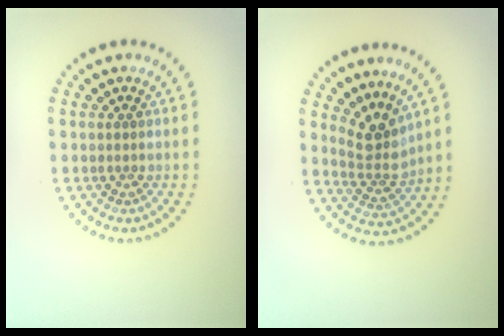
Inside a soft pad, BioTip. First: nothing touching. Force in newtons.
{"total": 3.2, "press": 2.3, "slide": 2.2}